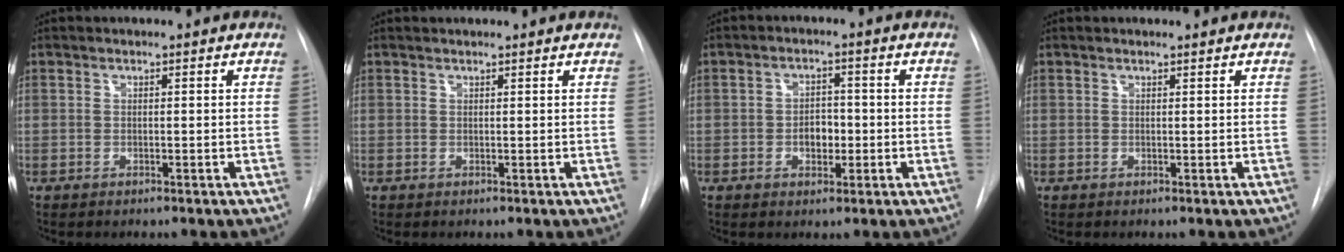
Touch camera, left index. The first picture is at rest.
{"total": 2.6, "force": [2.5, 0.2, 0.7], "torque": [-0.012, 0.024, 0.032]}
{"total": 3.6, "force": [-0.7, 2.4, 2.6], "torque": [-0.038, 0.006, -0.008]}
{"total": 1.0, "force": [1.0, 0.0, 0.1], "torque": [-0.007, 0.005, 0.016]}